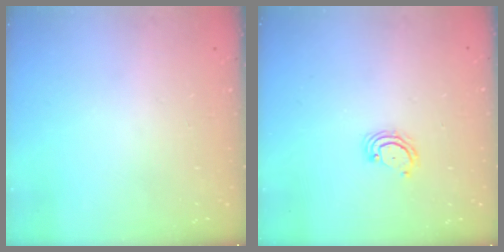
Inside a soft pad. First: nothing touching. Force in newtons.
{"total": 3.6, "press": 3.6, "slide": 0.4}